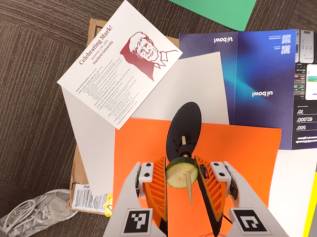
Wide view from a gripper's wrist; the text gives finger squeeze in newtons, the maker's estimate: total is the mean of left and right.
{"total": 11.6, "left": 11.9, "right": 11.3}